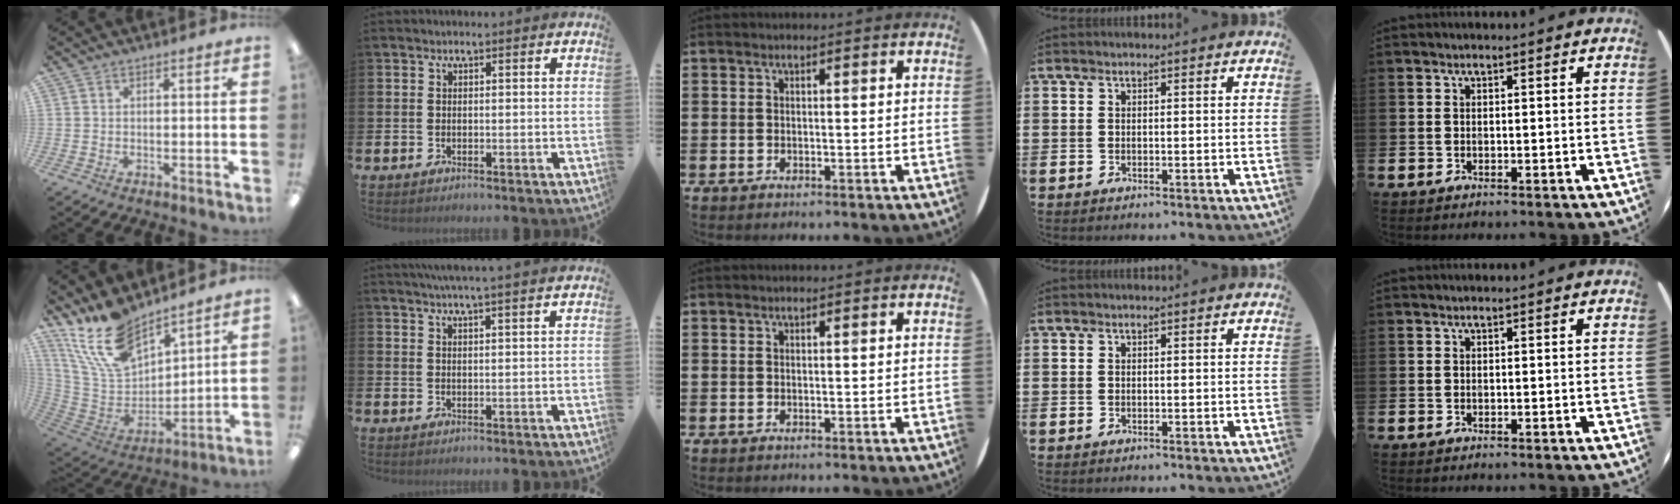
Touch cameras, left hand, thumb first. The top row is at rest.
{"thumb": {"total": 17.8, "force": [13.7, 7.5, 8.6], "torque": [-0.201, -0.074, 0.254]}, "index": {"total": 3.9, "force": [3.7, -0.9, 0.8], "torque": [-0.021, -0.015, 0.067]}}